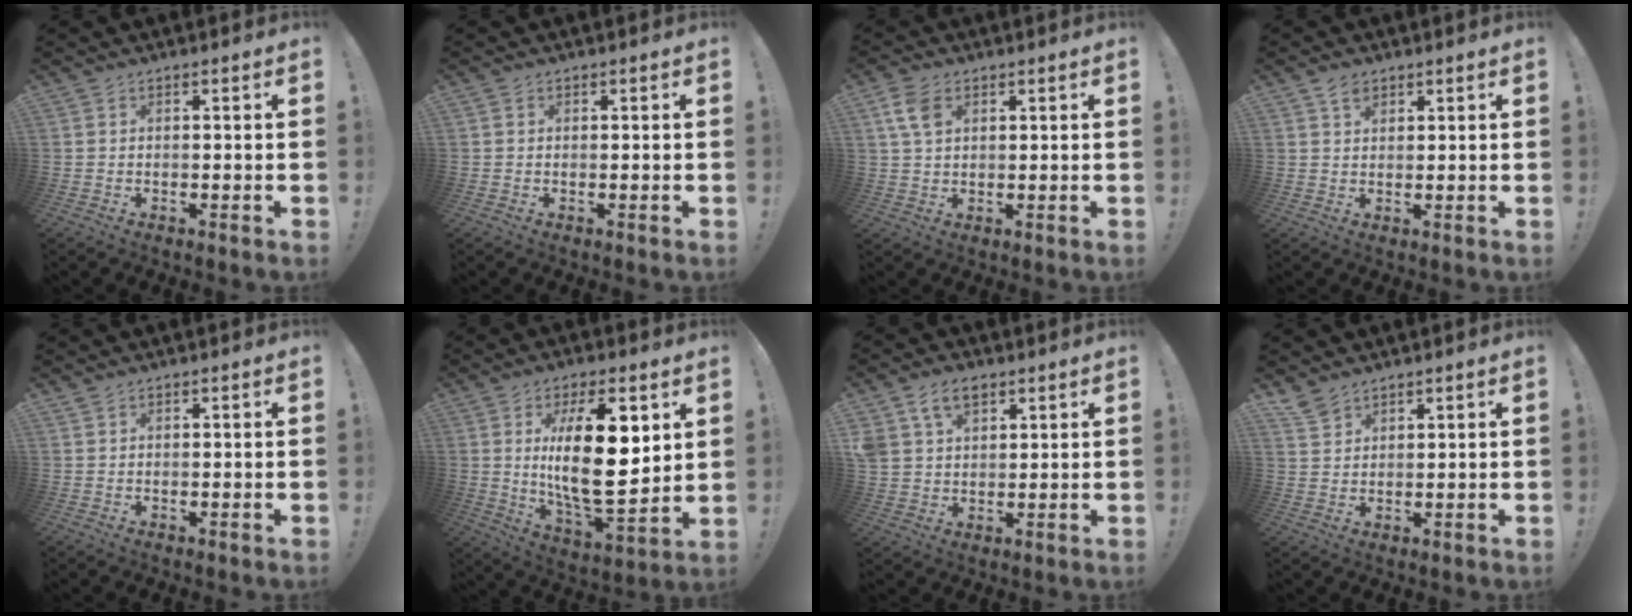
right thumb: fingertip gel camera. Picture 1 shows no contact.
{"total": 0.0}
{"total": 6.9, "force": [2.6, 4.5, 4.4], "torque": [-0.083, -0.001, 0.052]}
{"total": 3.2, "force": [2.0, 2.0, 1.4], "torque": [-0.013, -0.008, 0.034]}
{"total": 0.7, "force": [0.6, 0.0, 0.2], "torque": [-0.005, 0.000, 0.013]}
{"total": 21.0, "force": [5.0, 8.0, 18.8], "torque": [-0.333, -0.031, 0.073]}
{"total": 9.0, "force": [5.1, 5.9, 4.4], "torque": [-0.074, -0.010, 0.100]}
{"total": 4.7, "force": [4.0, 1.8, 1.6], "torque": [-0.018, -0.028, 0.075]}